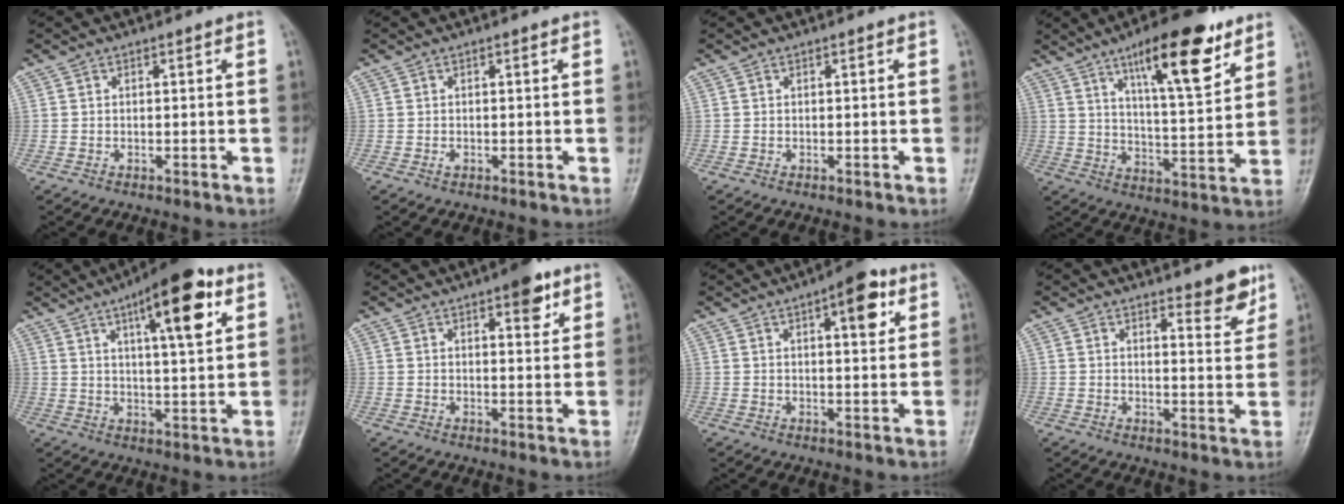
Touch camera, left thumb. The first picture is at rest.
{"total": 0.8, "force": [-0.1, 0.5, 0.6], "torque": [-0.006, 0.000, -0.001]}
{"total": 0.0}
{"total": 16.4, "force": [9.6, 4.6, 12.5], "torque": [-0.167, -0.048, 0.150]}
{"total": 14.5, "force": [6.7, 4.1, 12.2], "torque": [-0.161, -0.017, 0.096]}
{"total": 5.8, "force": [3.3, 2.2, 4.2], "torque": [-0.039, -0.014, 0.039]}
{"total": 7.9, "force": [3.5, 2.9, 6.4], "torque": [-0.068, -0.009, 0.043]}
{"total": 5.6, "force": [4.1, 1.6, 3.4], "torque": [-0.025, -0.031, 0.052]}